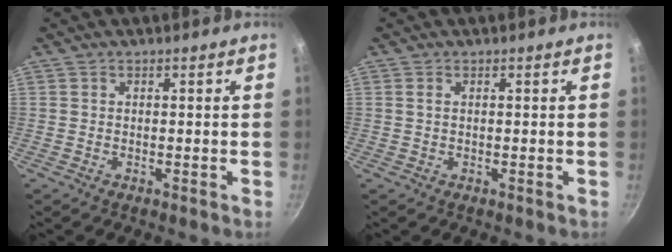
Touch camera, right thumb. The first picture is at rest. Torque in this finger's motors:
{"motor_torque": [-0.18, 0.11, 0.01, 0.57, 0.03]}